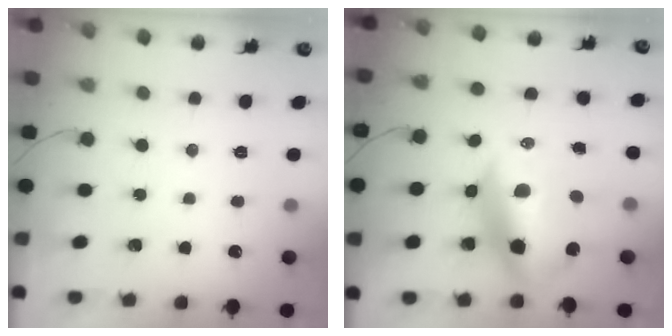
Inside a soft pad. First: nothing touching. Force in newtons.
{"total": 14.4, "press": 14.1, "slide": 3.0}